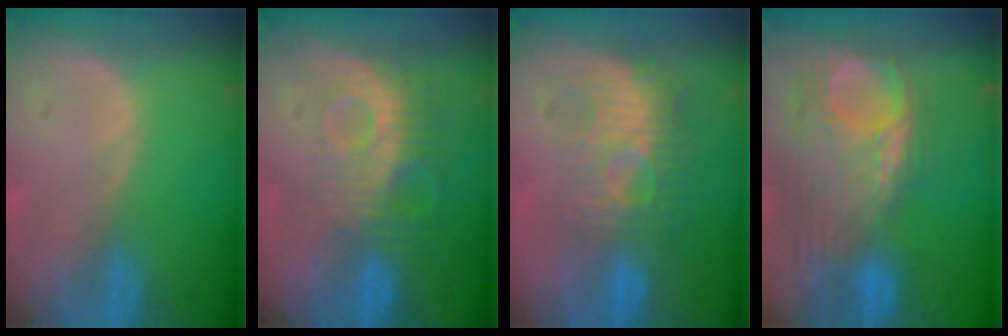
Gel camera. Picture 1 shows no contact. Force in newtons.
{"total": 9.2, "press": 8.1, "slide": 4.3}
{"total": 8.7, "press": 8.1, "slide": 3.2}
{"total": 12.4, "press": 10.5, "slide": 6.5}